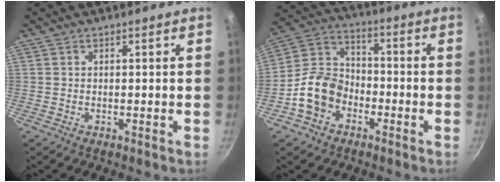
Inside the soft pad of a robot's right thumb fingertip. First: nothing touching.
{"total": 11.5, "force": [-4.8, 8.6, 5.9], "torque": [-0.080, 0.048, -0.106]}